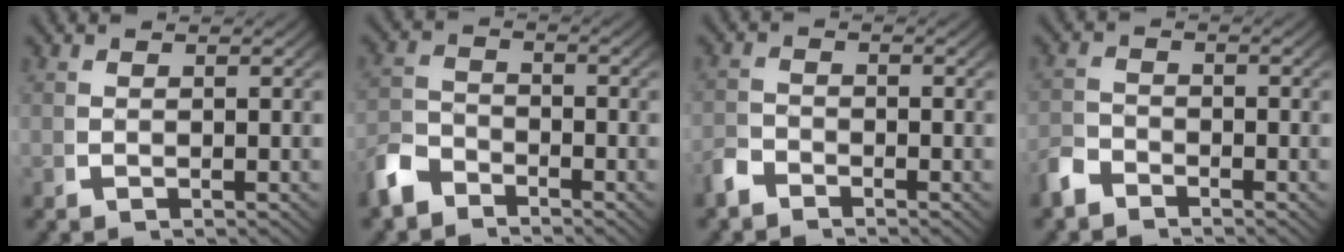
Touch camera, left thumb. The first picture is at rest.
{"total": 3.5, "force": [-2.9, 1.6, 1.1], "torque": [-0.024, -0.009, -0.052]}
{"total": 1.7, "force": [-1.6, 0.4, 0.2], "torque": [-0.004, -0.003, -0.034]}
{"total": 2.1, "force": [-2.0, 0.6, 0.3], "torque": [-0.008, -0.005, -0.039]}